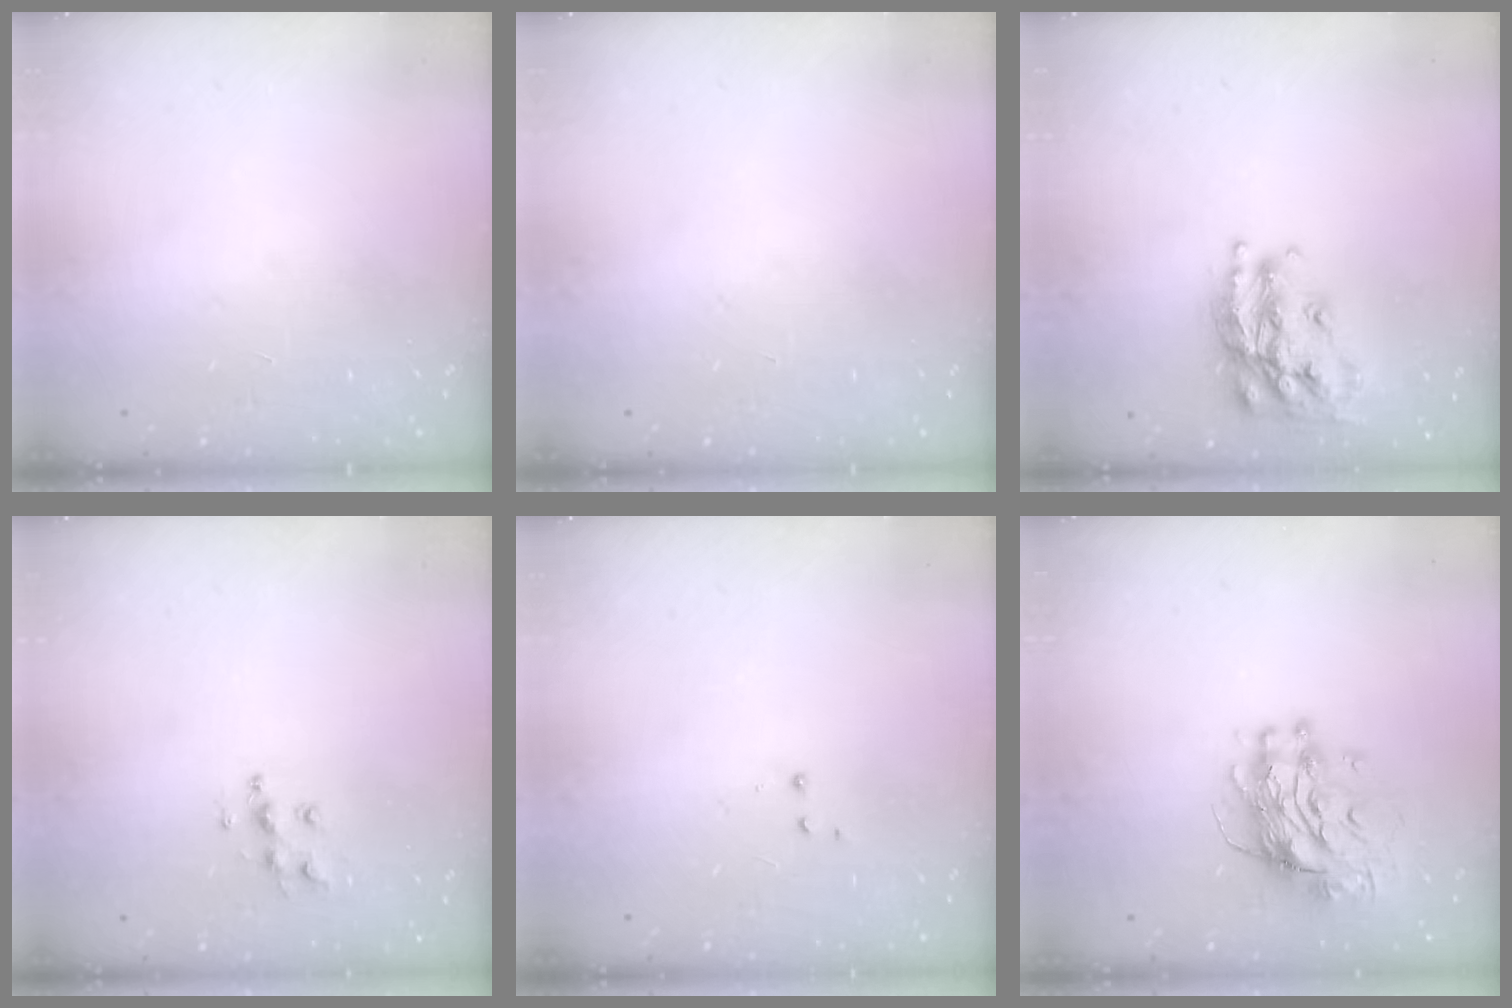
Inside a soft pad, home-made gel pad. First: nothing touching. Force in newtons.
{"total": 0.0}
{"total": 18.2, "press": 18.1, "slide": 1.1}
{"total": 6.6, "press": 6.5, "slide": 0.3}
{"total": 2.8, "press": 2.7, "slide": 0.5}
{"total": 11.6, "press": 11.6, "slide": 1.2}